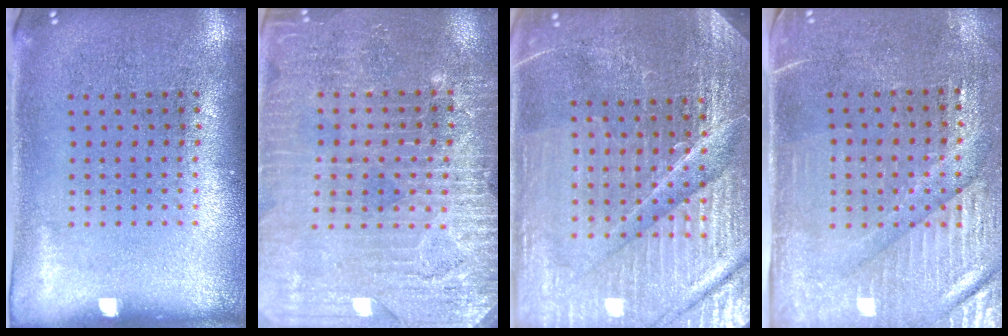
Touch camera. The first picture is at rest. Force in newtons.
{"total": 3.2, "press": 3.1, "slide": 0.7}
{"total": 5.5, "press": 5.1, "slide": 2.1}
{"total": 3.5, "press": 3.2, "slide": 1.4}